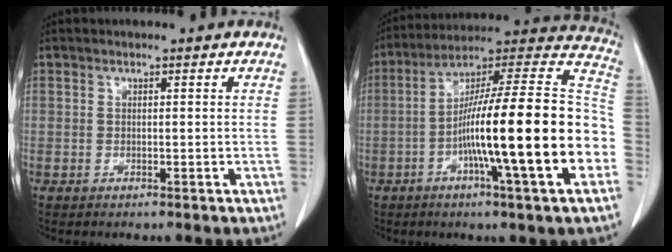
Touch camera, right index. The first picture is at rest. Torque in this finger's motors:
{"motor_torque": [2.14, 0.00, 1.06, 0.21]}